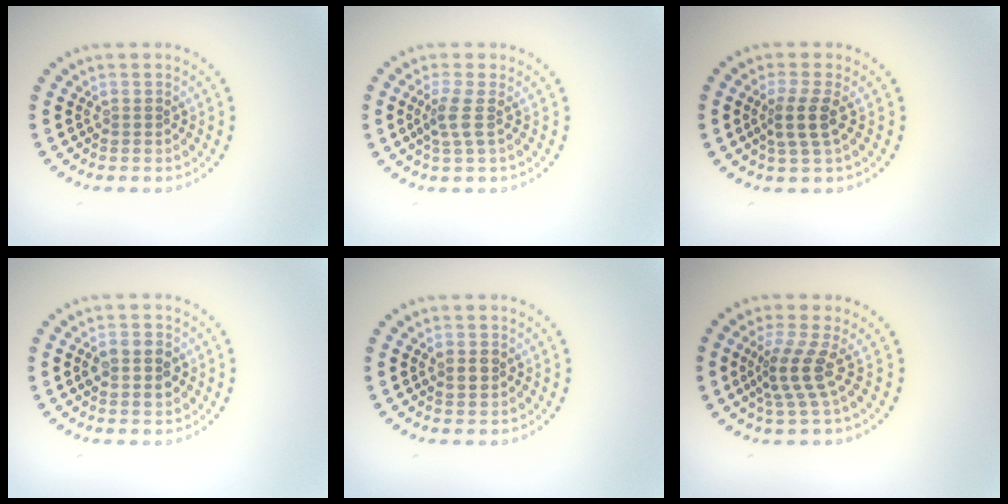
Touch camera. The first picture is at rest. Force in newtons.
{"total": 2.0, "press": 1.5, "slide": 1.3}
{"total": 2.5, "press": 2.1, "slide": 1.4}
{"total": 2.9, "press": 2.9, "slide": 0.0}
{"total": 1.0, "press": 1.0, "slide": 0.0}
{"total": 3.3, "press": 2.3, "slide": 2.4}